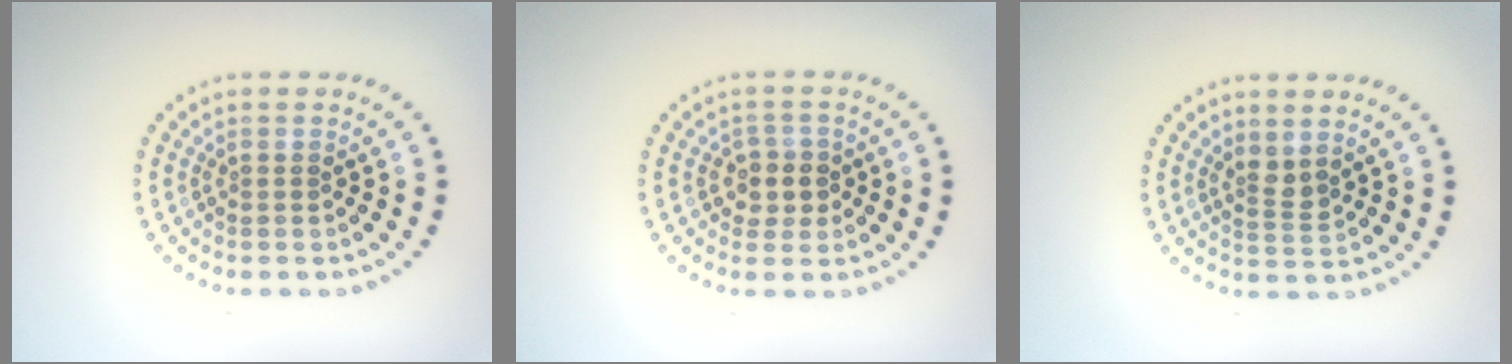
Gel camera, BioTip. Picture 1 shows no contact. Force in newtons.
{"total": 2.1, "press": 1.9, "slide": 0.9}
{"total": 1.7, "press": 1.3, "slide": 1.1}